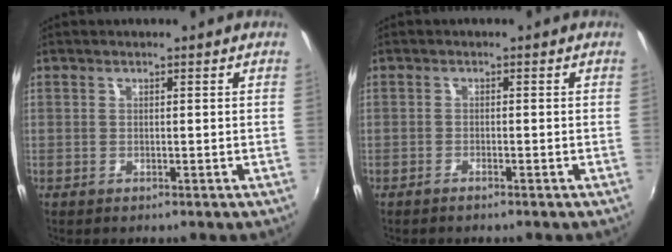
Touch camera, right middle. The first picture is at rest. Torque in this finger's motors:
{"motor_torque": [-0.35, 0.11, -0.02, 0.00]}